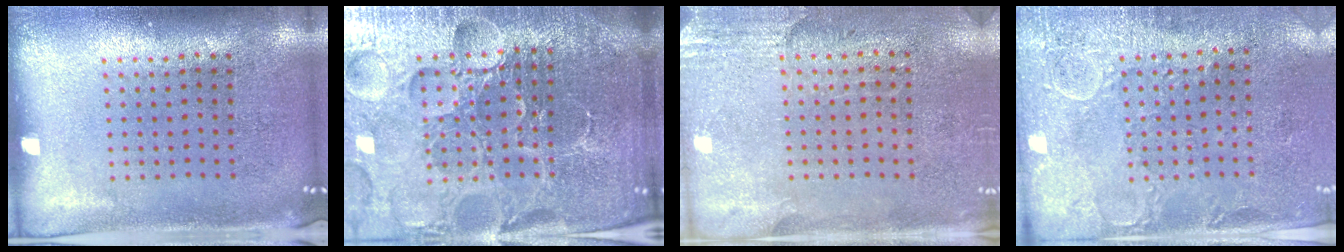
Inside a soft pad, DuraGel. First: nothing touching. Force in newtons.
{"total": 6.7, "press": 5.9, "slide": 3.2}
{"total": 2.7, "press": 2.3, "slide": 1.4}
{"total": 2.9, "press": 2.5, "slide": 1.5}